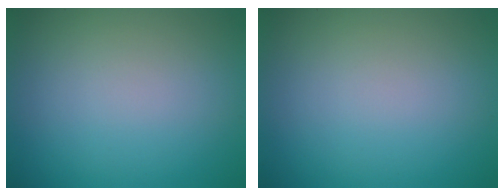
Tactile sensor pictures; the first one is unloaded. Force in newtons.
{"total": 0.0}